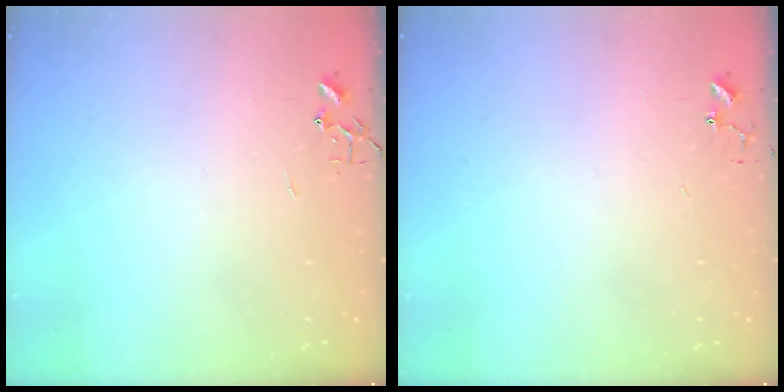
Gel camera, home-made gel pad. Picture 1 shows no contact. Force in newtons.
{"total": 3.1, "press": 3.1, "slide": 0.3}